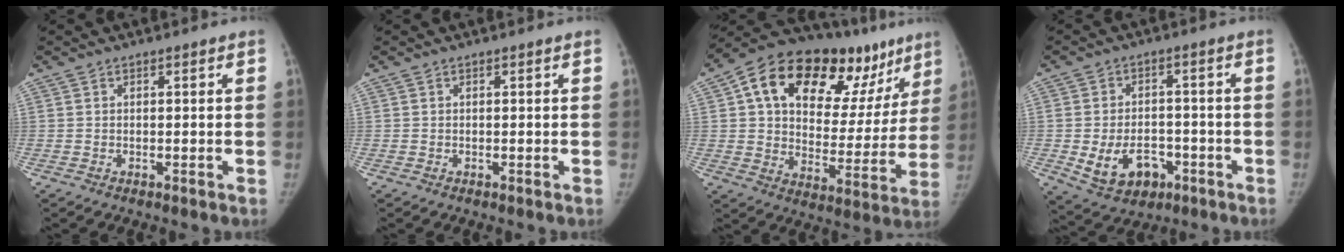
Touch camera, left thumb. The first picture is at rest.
{"total": 0.0}
{"total": 28.8, "force": [15.1, 15.2, 19.2], "torque": [-0.239, 0.008, 0.232]}
{"total": 10.5, "force": [-3.8, 7.6, 6.2], "torque": [-0.088, 0.024, -0.046]}